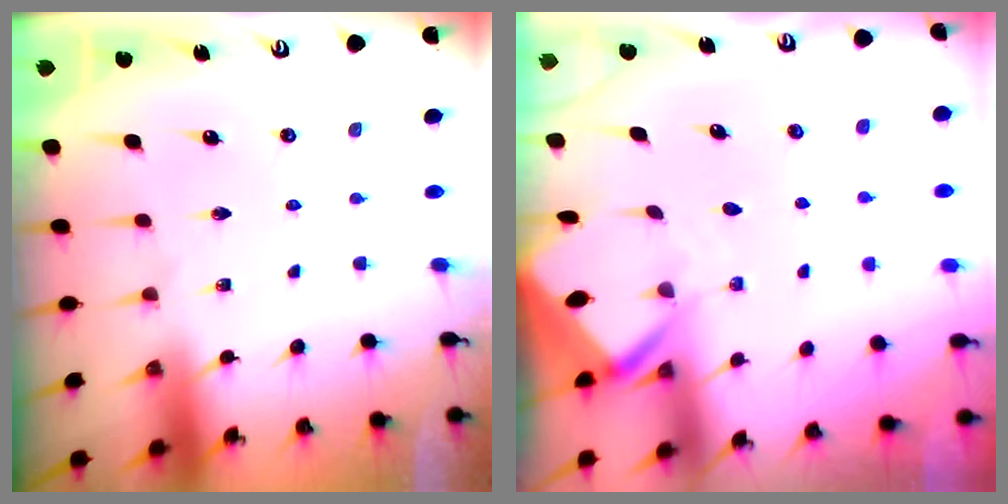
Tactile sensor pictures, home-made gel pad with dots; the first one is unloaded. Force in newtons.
{"total": 3.1, "press": 3.1, "slide": 0.1}